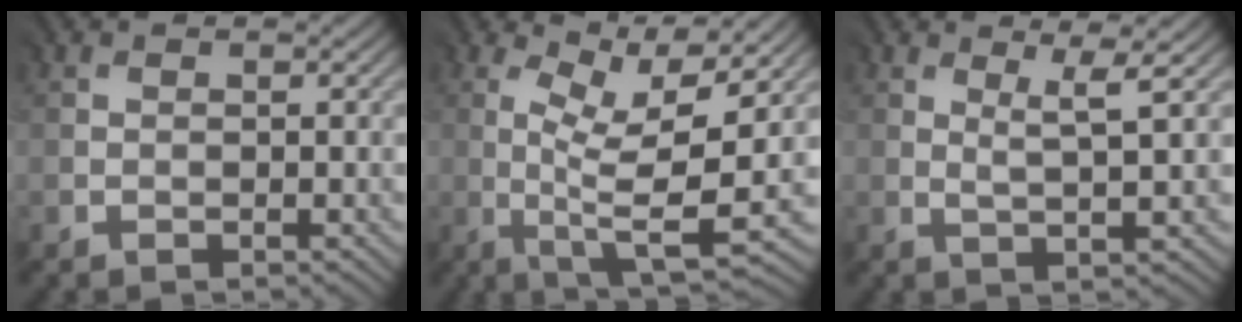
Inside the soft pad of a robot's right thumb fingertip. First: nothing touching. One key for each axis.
{"total": 9.4, "fx": 1.1, "fy": 2.0, "fz": 9.2, "tx": -0.164, "ty": 0.005, "tz": 0.036}
{"total": 3.1, "fx": 1.4, "fy": 0.1, "fz": 2.7, "tx": -0.052, "ty": 0.001, "tz": 0.033}